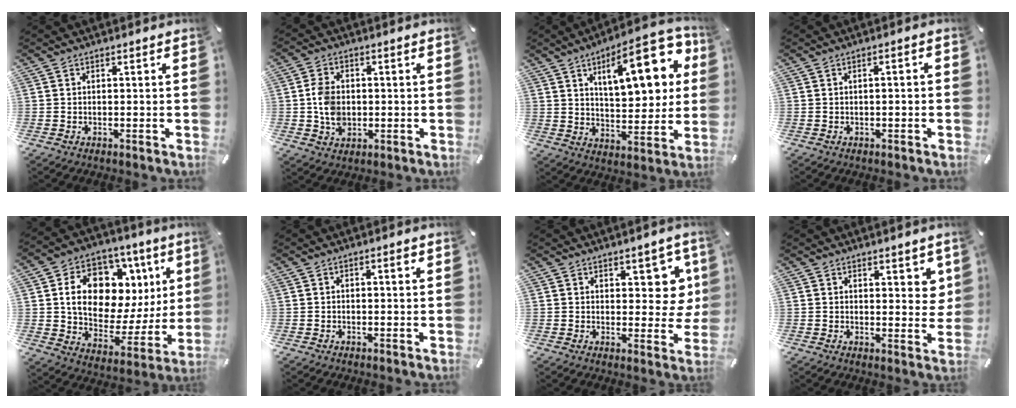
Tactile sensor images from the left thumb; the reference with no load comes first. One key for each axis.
{"total": 7.3, "fx": -0.4, "fy": 5.8, "fz": 4.5, "tx": -0.103, "ty": 0.003, "tz": -0.011}
{"total": 21.1, "fx": 8.8, "fy": 9.1, "fz": 17.0, "tx": -0.228, "ty": -0.032, "tz": 0.132}
{"total": 1.5, "fx": -0.6, "fy": 0.4, "fz": 1.4, "tx": -0.023, "ty": 0.002, "tz": -0.011}
{"total": 15.7, "fx": 6.8, "fy": 10.9, "fz": 9.0, "tx": -0.136, "ty": -0.050, "tz": 0.124}
{"total": 1.6, "fx": 0.3, "fy": 0.7, "fz": 1.4, "tx": -0.027, "ty": 0.006, "tz": 0.002}
{"total": 8.3, "fx": 4.0, "fy": 5.2, "fz": 5.1, "tx": -0.047, "ty": -0.025, "tz": 0.066}
{"total": 5.0, "fx": 2.9, "fy": 3.0, "fz": 2.9, "tx": -0.021, "ty": -0.016, "tz": 0.046}